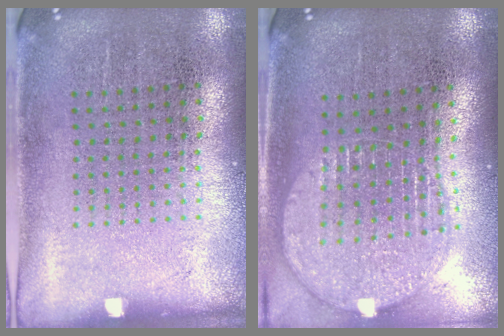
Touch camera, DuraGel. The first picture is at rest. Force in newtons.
{"total": 1.6, "press": 1.4, "slide": 0.8}